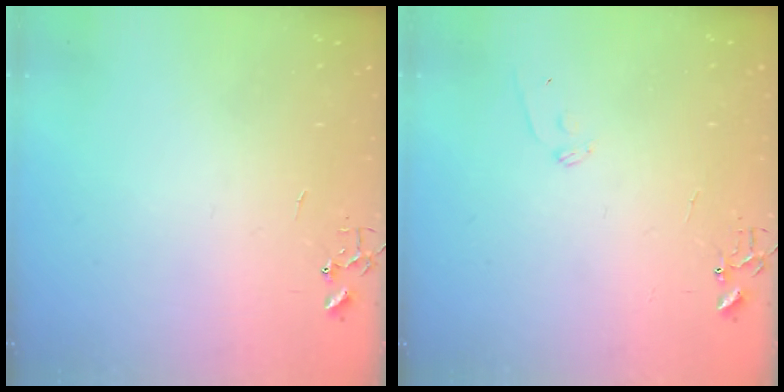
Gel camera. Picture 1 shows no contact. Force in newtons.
{"total": 7.1, "press": 7.0, "slide": 0.7}